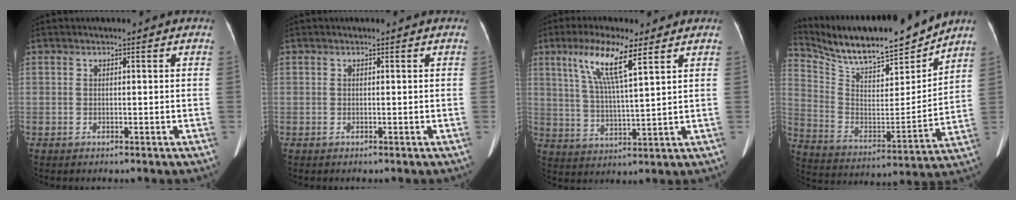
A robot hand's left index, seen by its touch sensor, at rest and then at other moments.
{"total": 0.0}
{"total": 9.5, "force": [5.1, 0.7, 8.0], "torque": [-0.160, 0.005, 0.099]}
{"total": 19.5, "force": [17.5, 2.7, 8.0], "torque": [-0.159, -0.012, 0.296]}